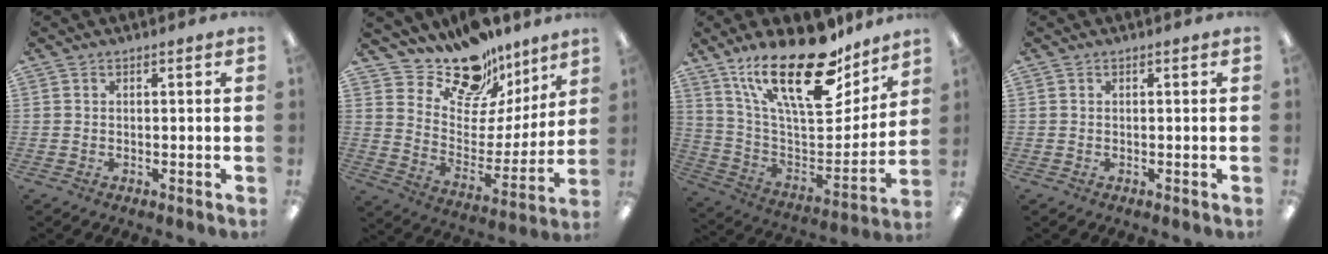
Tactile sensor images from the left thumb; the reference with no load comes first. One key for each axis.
{"total": 18.4, "fx": 14.3, "fy": 9.8, "fz": 6.1, "tx": -0.098, "ty": -0.110, "tz": 0.256}
{"total": 28.0, "fx": 18.3, "fy": 11.0, "fz": 18.2, "tx": -0.292, "ty": -0.107, "tz": 0.317}
{"total": 0.0}